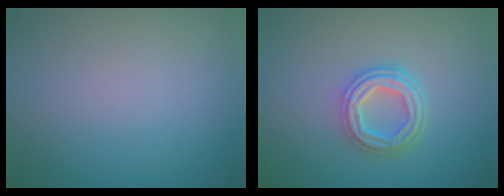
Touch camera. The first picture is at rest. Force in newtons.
{"total": 4.3, "press": 3.3, "slide": 2.6}